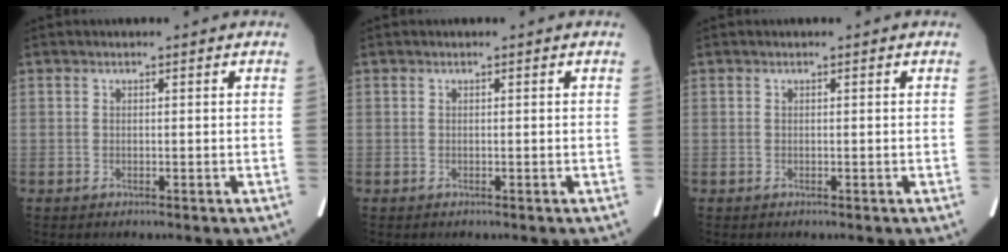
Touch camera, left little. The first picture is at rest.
{"total": 0.0}
{"total": 0.0}